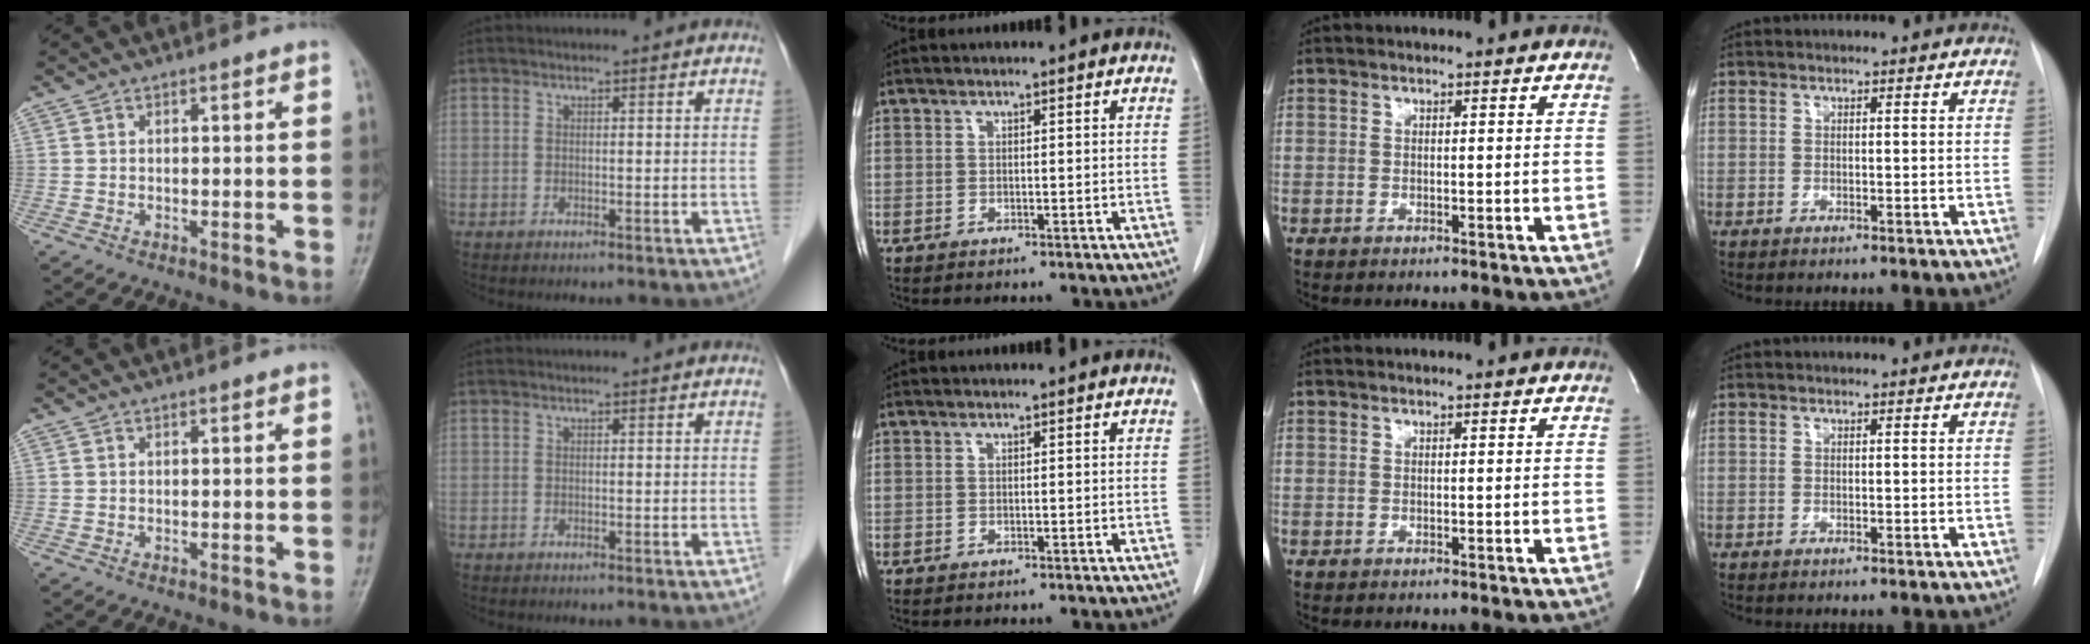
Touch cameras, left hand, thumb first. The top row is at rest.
{}